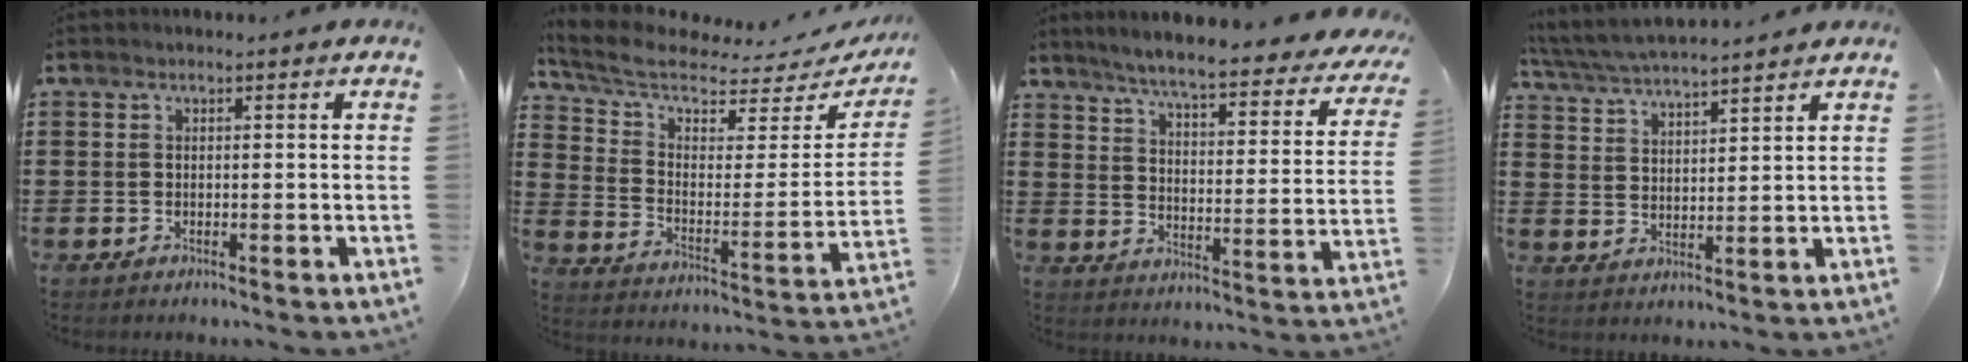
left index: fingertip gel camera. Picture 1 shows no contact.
{"total": 6.4, "force": [5.4, 2.0, 2.7], "torque": [-0.082, -0.042, 0.091]}
{"total": 5.9, "force": [5.2, -0.4, 2.8], "torque": [-0.077, -0.039, 0.082]}
{"total": 4.9, "force": [4.8, -0.1, 1.3], "torque": [-0.045, -0.023, 0.083]}